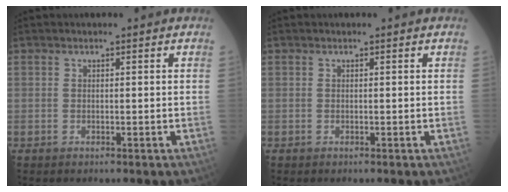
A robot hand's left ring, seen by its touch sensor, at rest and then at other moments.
{"total": 0.0}